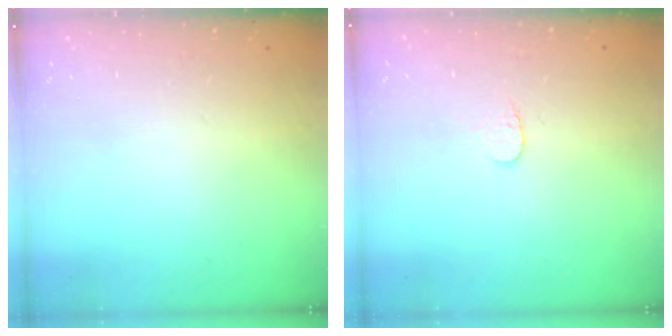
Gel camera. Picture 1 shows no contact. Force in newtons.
{"total": 3.8, "press": 3.7, "slide": 0.4}